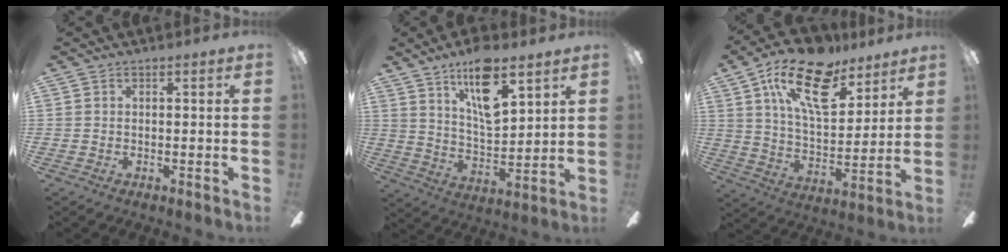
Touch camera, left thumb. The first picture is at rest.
{"total": 15.1, "force": [9.8, 5.4, 10.2], "torque": [-0.167, -0.046, 0.162]}
{"total": 20.4, "force": [12.3, 9.6, 13.2], "torque": [-0.223, -0.055, 0.213]}